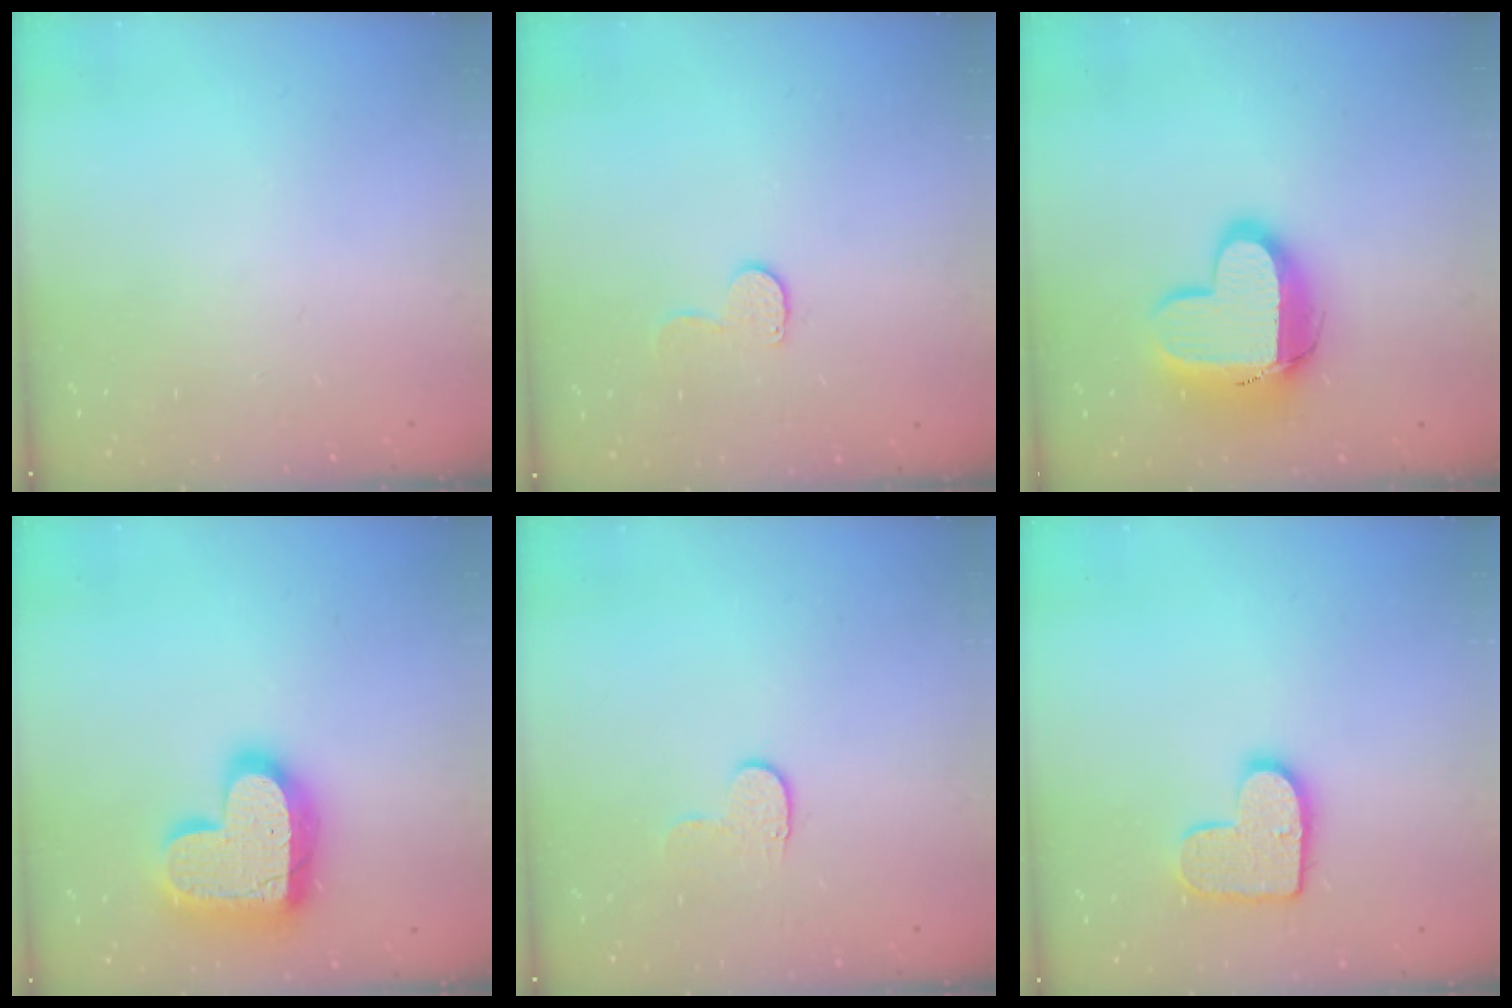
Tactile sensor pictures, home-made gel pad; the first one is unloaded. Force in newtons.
{"total": 7.1, "press": 7.1, "slide": 0.4}
{"total": 14.3, "press": 14.3, "slide": 1.2}
{"total": 20.2, "press": 20.1, "slide": 1.3}
{"total": 5.8, "press": 5.8, "slide": 0.5}
{"total": 11.8, "press": 11.7, "slide": 0.6}